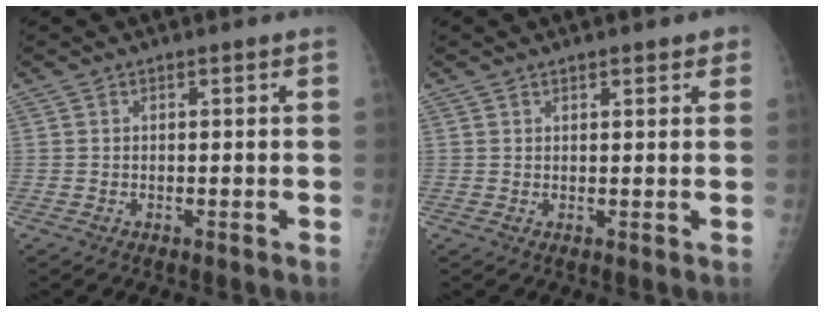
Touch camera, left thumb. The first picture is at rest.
{"total": 2.7, "force": [1.8, 1.0, 1.7], "torque": [-0.013, -0.005, 0.022]}